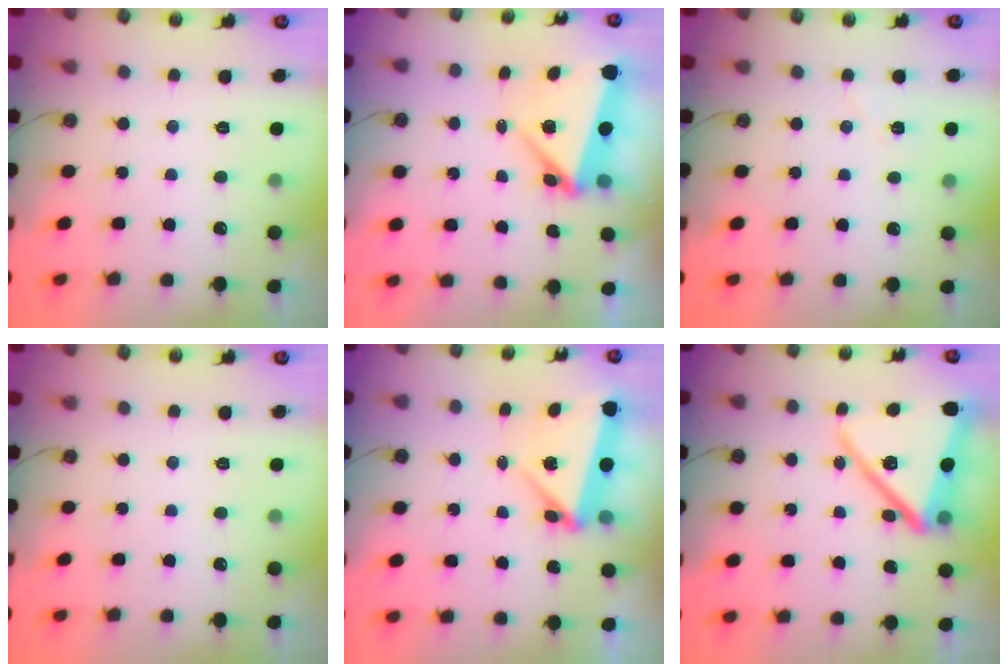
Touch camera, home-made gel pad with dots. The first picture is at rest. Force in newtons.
{"total": 5.5, "press": 5.2, "slide": 1.9}
{"total": 4.4, "press": 3.9, "slide": 2.0}
{"total": 0.0}
{"total": 6.9, "press": 4.8, "slide": 4.9}
{"total": 19.7, "press": 19.6, "slide": 1.8}